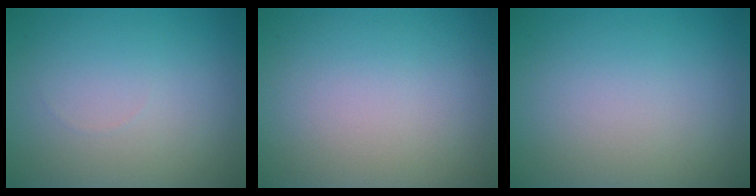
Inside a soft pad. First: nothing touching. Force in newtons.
{"total": 0.0}
{"total": 0.0}